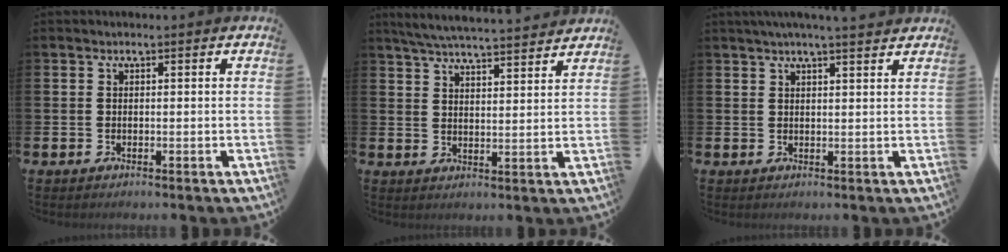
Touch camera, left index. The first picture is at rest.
{"total": 5.7, "force": [5.5, 0.0, 1.2], "torque": [-0.044, -0.030, 0.099]}
{"total": 3.1, "force": [2.9, -0.3, 1.2], "torque": [-0.018, -0.011, 0.050]}